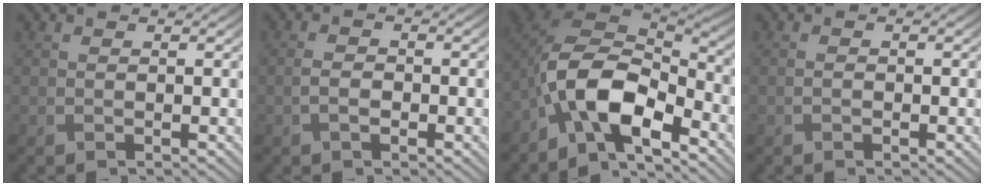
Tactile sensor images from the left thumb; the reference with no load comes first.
{"total": 2.0, "force": [-0.6, 1.2, 1.4], "torque": [-0.035, 0.001, -0.012]}
{"total": 11.3, "force": [-6.1, 5.3, 7.9], "torque": [-0.145, -0.008, -0.129]}
{"total": 0.7, "force": [-0.3, 0.4, 0.4], "torque": [-0.008, 0.000, -0.004]}